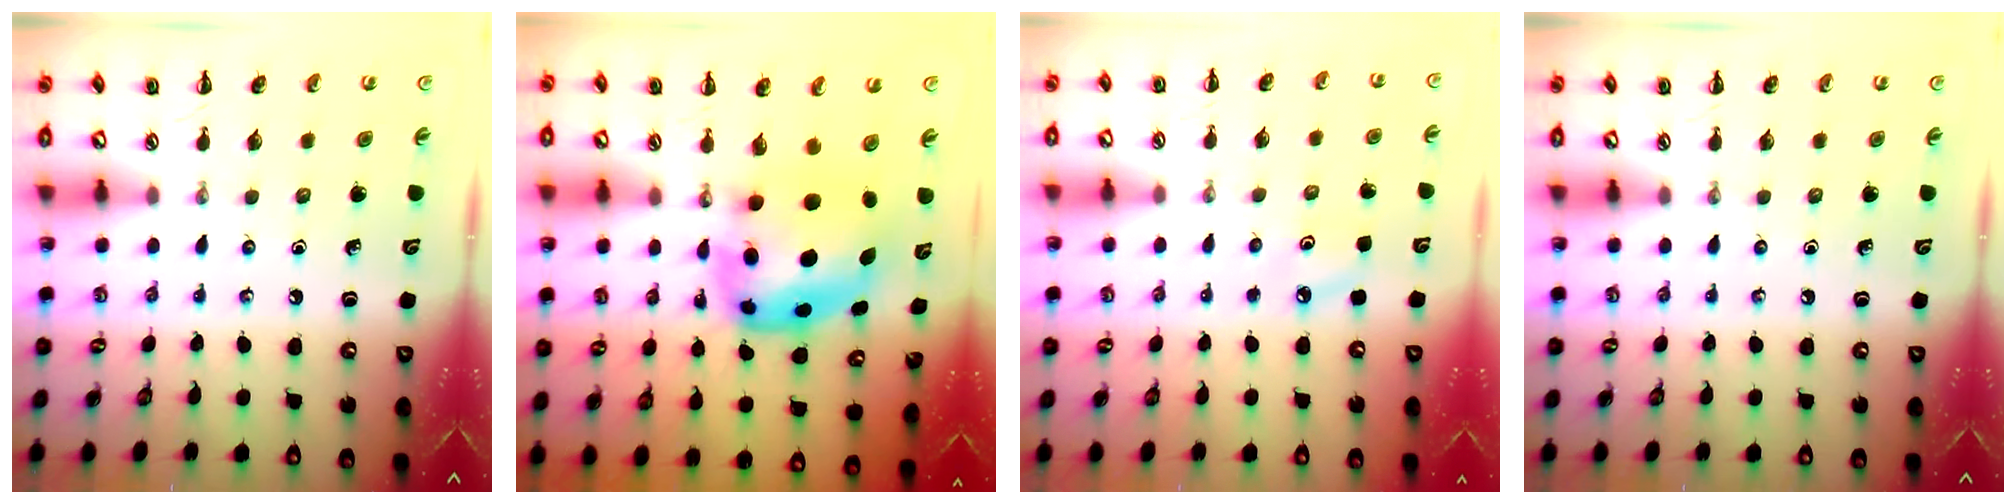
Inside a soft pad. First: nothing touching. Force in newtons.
{"total": 7.0, "press": 6.8, "slide": 1.7}
{"total": 4.9, "press": 4.7, "slide": 1.4}
{"total": 0.0}